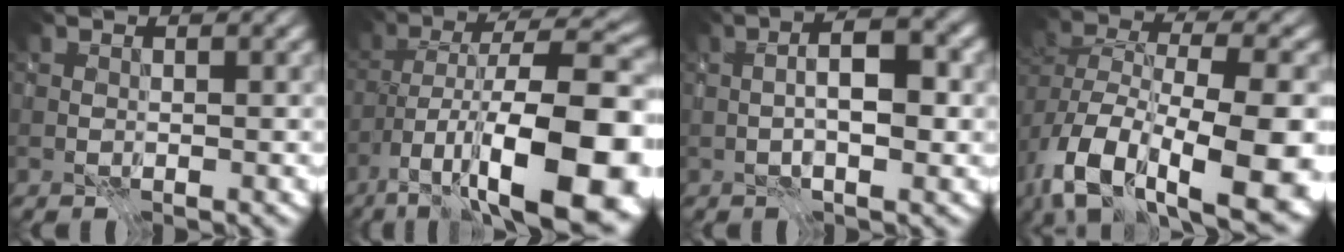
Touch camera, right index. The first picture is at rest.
{"total": 16.8, "force": [-6.4, 6.1, 14.3], "torque": [-0.217, 0.004, -0.098]}
{"total": 4.9, "force": [0.1, 1.6, 4.7], "torque": [-0.078, 0.005, 0.001]}
{"total": 15.5, "force": [-7.5, 7.5, 11.4], "torque": [-0.240, -0.023, -0.102]}